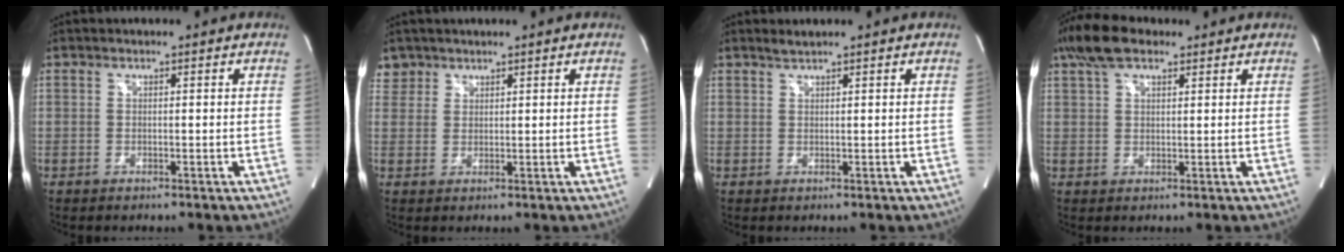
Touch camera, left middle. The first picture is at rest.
{"total": 2.7, "force": [2.1, 1.8, -0.4], "torque": [0.016, 0.005, 0.037]}
{"total": 1.1, "force": [1.0, -0.2, 0.3], "torque": [-0.009, 0.003, 0.024]}
{"total": 6.9, "force": [4.6, 2.9, 4.2], "torque": [-0.089, 0.029, 0.087]}